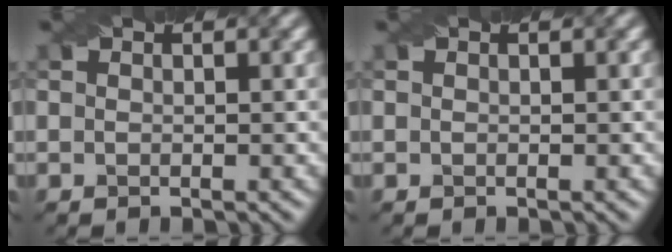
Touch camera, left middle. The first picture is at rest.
{"total": 0.0}